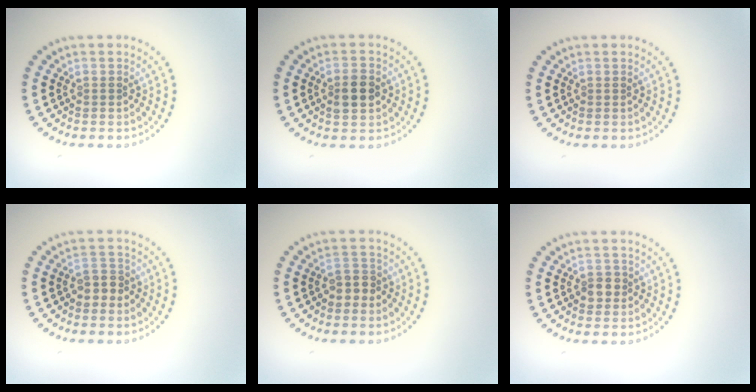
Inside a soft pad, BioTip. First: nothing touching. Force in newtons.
{"total": 2.8, "press": 2.8, "slide": 0.1}
{"total": 0.0}
{"total": 1.9, "press": 1.7, "slide": 0.9}
{"total": 1.9, "press": 1.7, "slide": 0.9}
{"total": 1.6, "press": 1.5, "slide": 0.5}